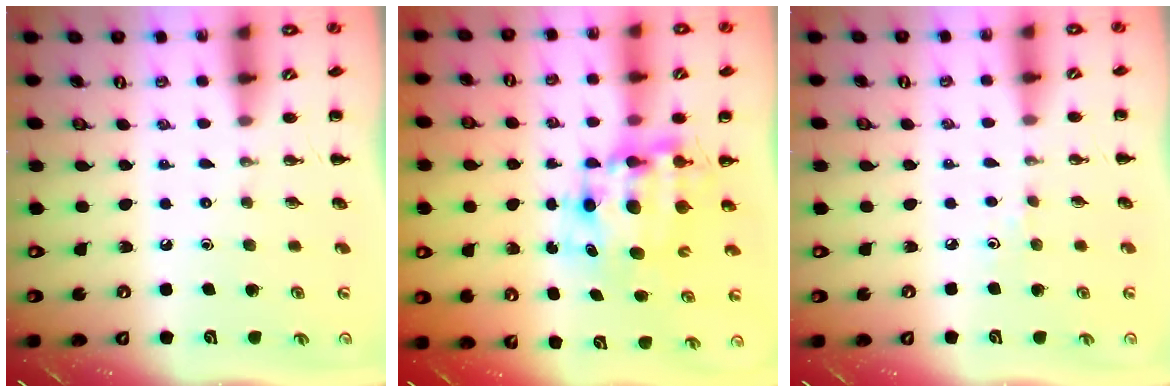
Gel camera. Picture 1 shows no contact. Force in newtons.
{"total": 9.4, "press": 9.0, "slide": 2.6}
{"total": 2.7, "press": 2.5, "slide": 0.9}